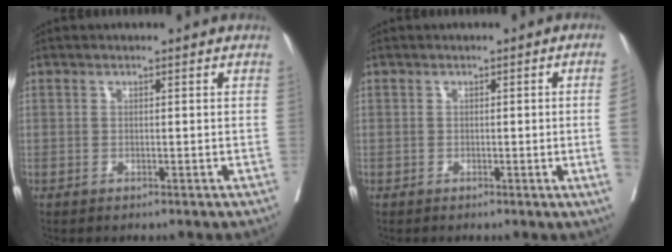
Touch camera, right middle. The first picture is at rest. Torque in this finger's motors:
{"motor_torque": [0.71, 0.00, -0.15, -0.07]}